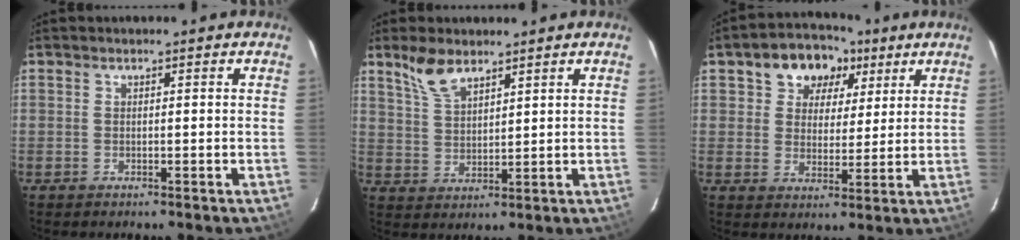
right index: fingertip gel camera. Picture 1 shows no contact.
{"total": 6.3, "force": [4.7, 2.4, 3.3], "torque": [-0.065, 0.008, 0.099]}
{"total": 10.0, "force": [5.0, 7.5, 4.4], "torque": [-0.088, 0.025, 0.080]}